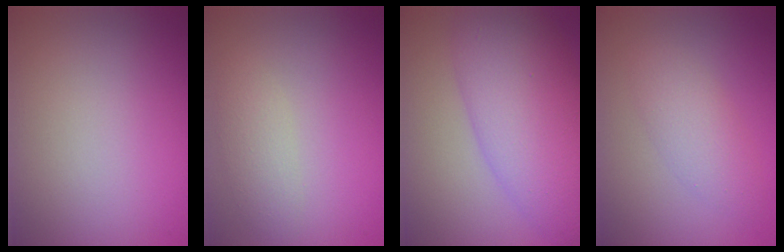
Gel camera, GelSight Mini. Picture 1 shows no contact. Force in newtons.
{"total": 2.1, "press": 2.0, "slide": 0.1}
{"total": 9.0, "press": 9.0, "slide": 0.0}
{"total": 2.7, "press": 2.7, "slide": 0.0}